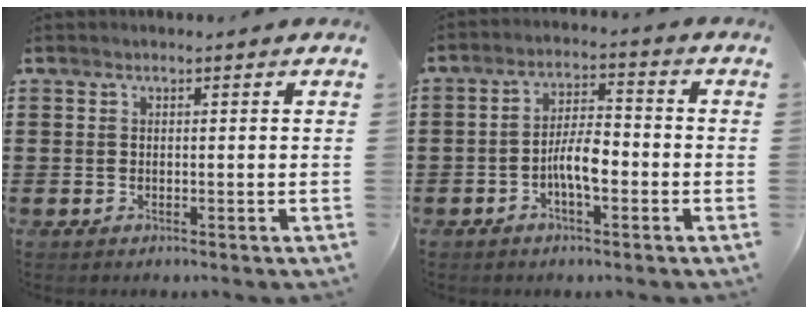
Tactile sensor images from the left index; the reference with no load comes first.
{"total": 5.7, "force": [-2.0, 1.9, 5.0], "torque": [-0.101, 0.008, -0.042]}